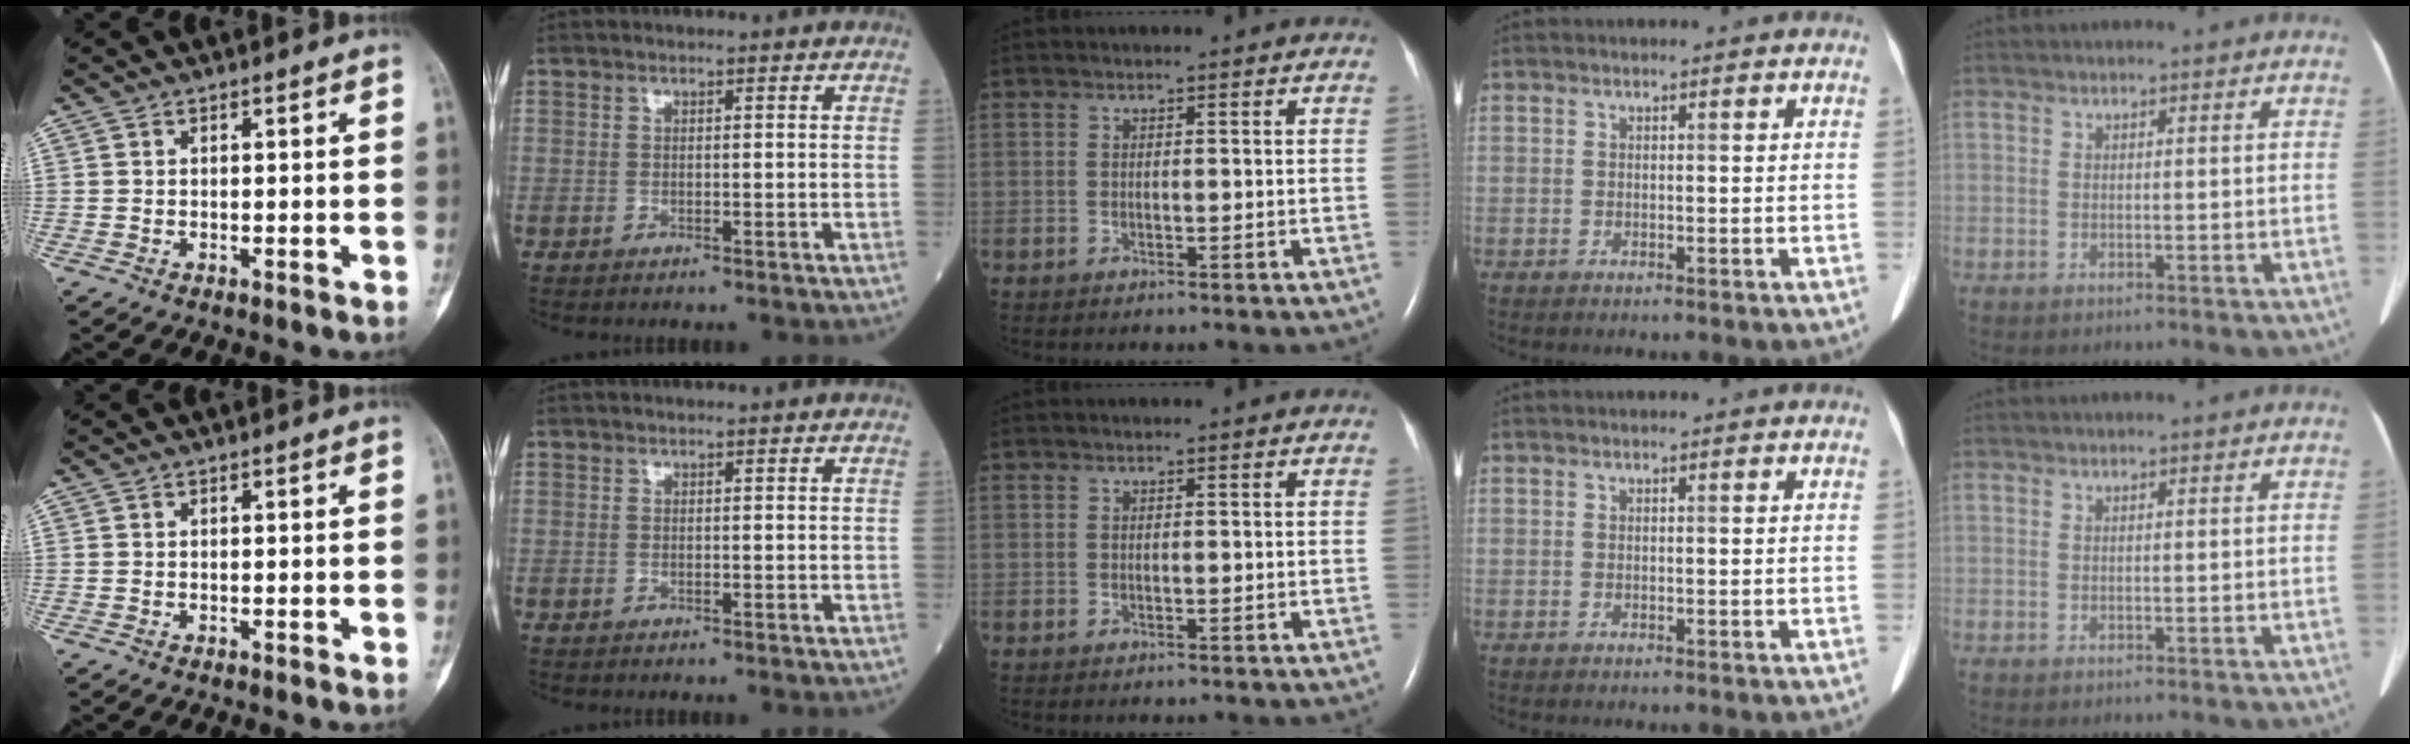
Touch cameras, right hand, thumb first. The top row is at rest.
{}